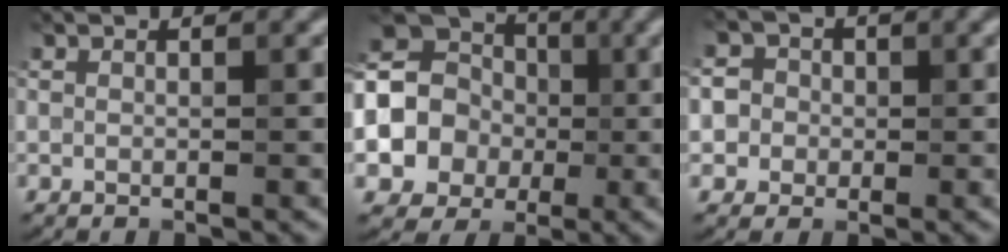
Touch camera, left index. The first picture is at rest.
{"total": 10.9, "force": [-1.0, 9.8, 4.7], "torque": [-0.094, 0.008, -0.059]}
{"total": 4.5, "force": [0.5, 4.3, 1.4], "torque": [0.003, 0.031, -0.018]}